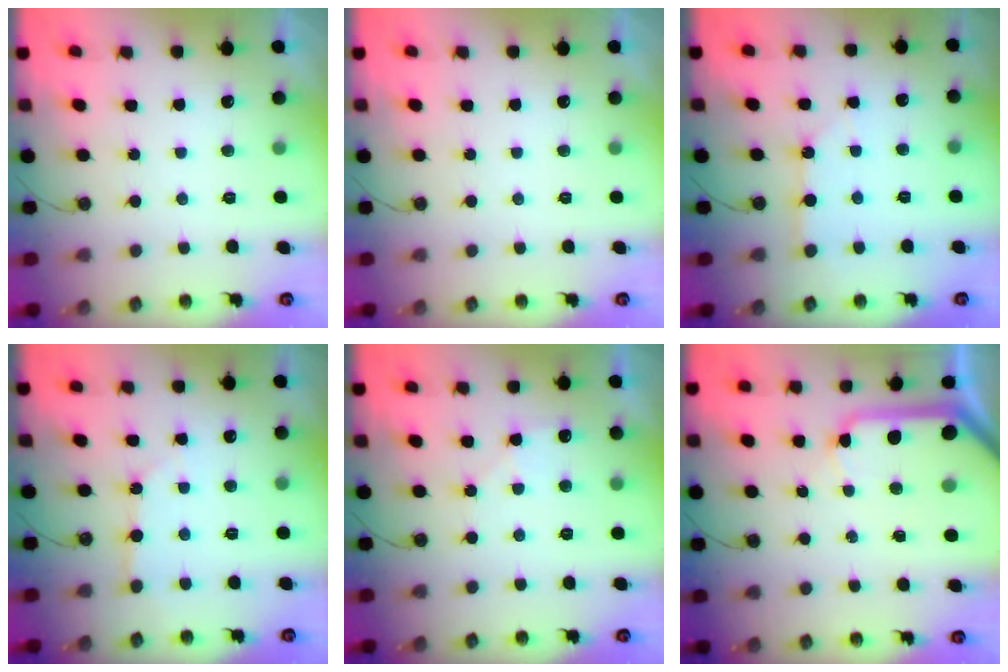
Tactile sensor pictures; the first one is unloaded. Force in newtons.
{"total": 0.0}
{"total": 2.8, "press": 2.8, "slide": 0.3}
{"total": 3.4, "press": 3.4, "slide": 0.3}
{"total": 5.7, "press": 5.6, "slide": 0.7}
{"total": 11.7, "press": 11.6, "slide": 1.6}